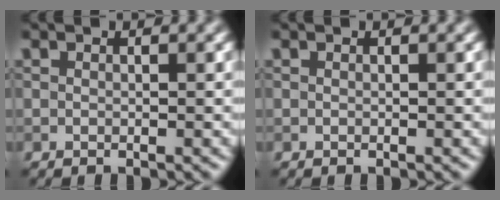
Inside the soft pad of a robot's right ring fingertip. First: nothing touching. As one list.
[{"total": 0.0}]